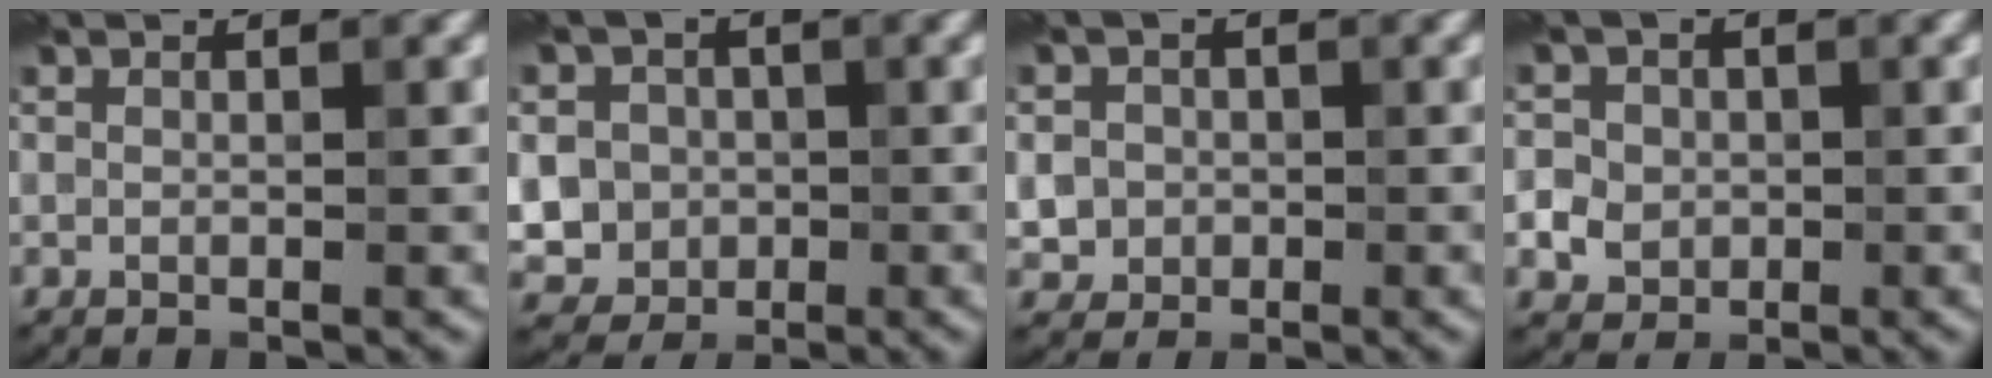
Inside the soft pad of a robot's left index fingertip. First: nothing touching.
{"total": 7.4, "force": [-0.4, 7.0, 2.4], "torque": [-0.048, 0.012, -0.028]}
{"total": 3.5, "force": [-0.3, 3.4, 0.8], "torque": [0.002, 0.011, -0.016]}
{"total": 4.0, "force": [-0.3, 3.7, 1.3], "torque": [-0.003, 0.017, -0.016]}